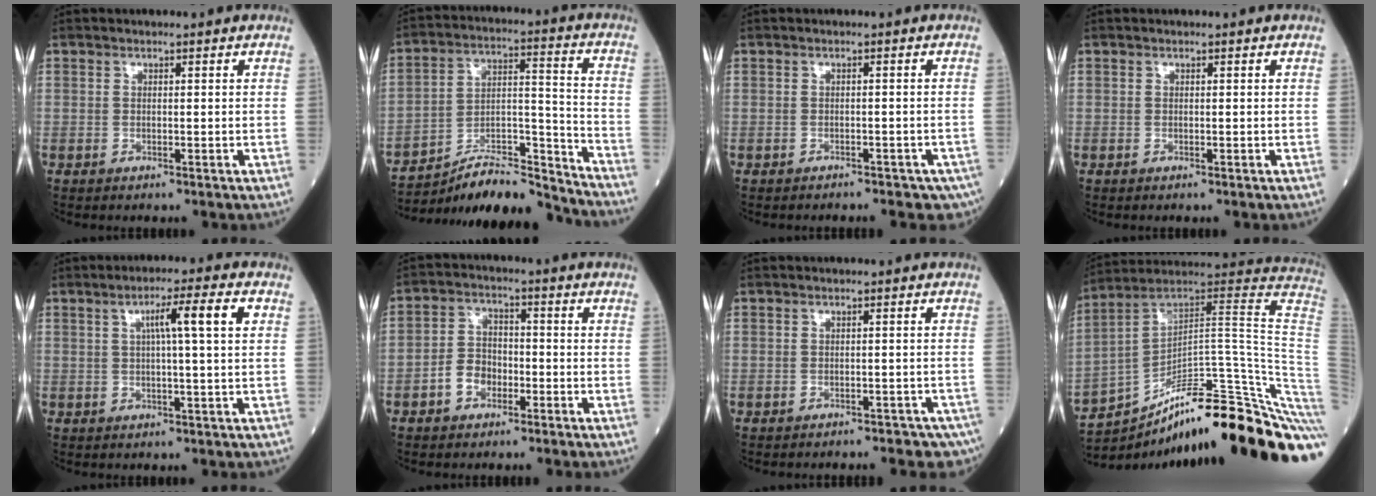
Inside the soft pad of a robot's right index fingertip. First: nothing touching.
{"total": 17.2, "force": [-16.5, 1.1, 4.6], "torque": [-0.083, 0.035, -0.271]}
{"total": 7.9, "force": [-6.3, 3.4, 3.3], "torque": [-0.044, -0.009, -0.065]}
{"total": 0.0}
{"total": 6.5, "force": [1.8, -0.5, 6.2], "torque": [-0.105, 0.013, 0.030]}
{"total": 5.0, "force": [-2.3, 3.5, 2.7], "torque": [-0.059, 0.017, -0.044]}
{"total": 9.2, "force": [-7.6, 3.7, 3.6], "torque": [-0.051, -0.005, -0.077]}
{"total": 29.4, "force": [-21.9, 1.5, 19.6], "torque": [-0.138, 0.039, -0.304]}